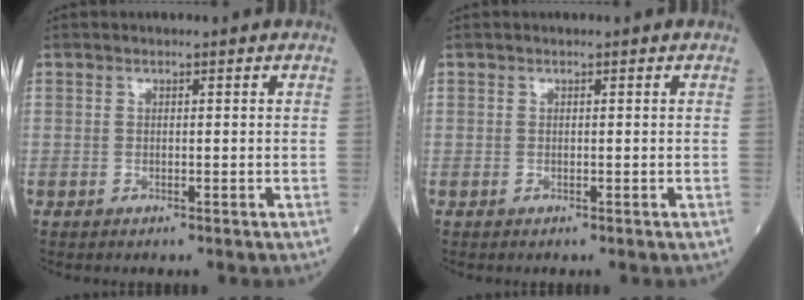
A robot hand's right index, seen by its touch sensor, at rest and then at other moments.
{"total": 0.0}